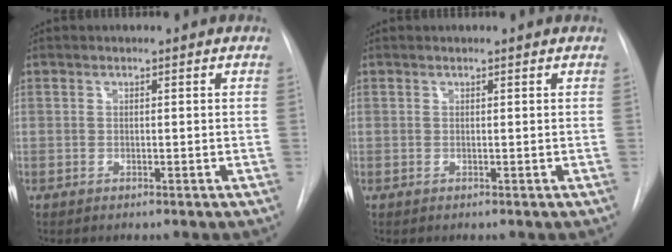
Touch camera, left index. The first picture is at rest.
{"total": 0.0}